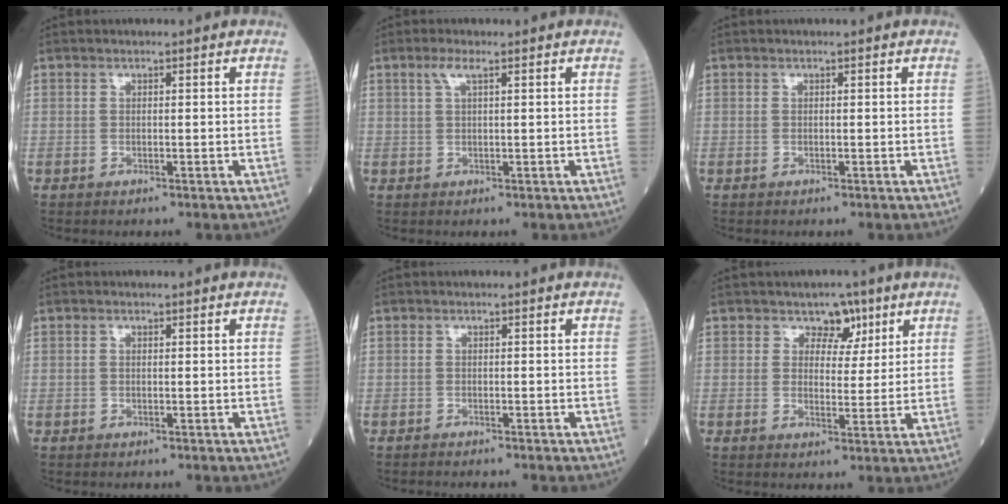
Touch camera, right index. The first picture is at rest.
{"total": 2.1, "force": [1.1, 0.2, 1.8], "torque": [-0.044, 0.010, 0.023]}
{"total": 0.0}
{"total": 0.0}
{"total": 1.5, "force": [-1.4, -0.1, 0.5], "torque": [-0.008, -0.002, -0.019]}
{"total": 4.2, "force": [2.5, 2.9, 1.8], "torque": [-0.014, 0.002, 0.034]}